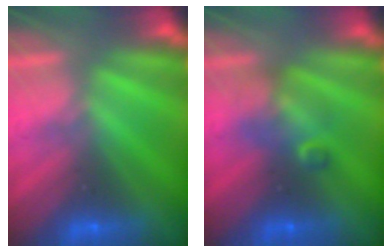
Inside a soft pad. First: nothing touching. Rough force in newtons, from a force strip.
{"total": 2.3}